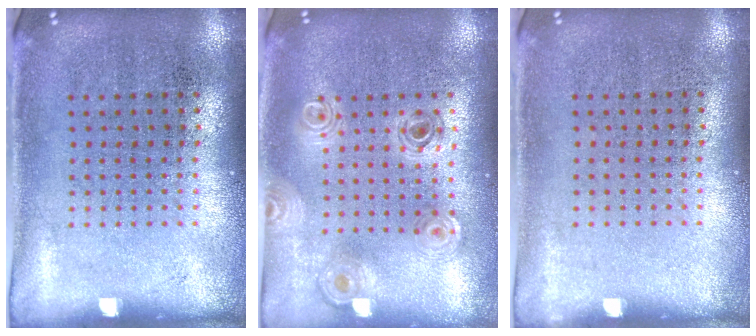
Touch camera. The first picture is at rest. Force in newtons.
{"total": 0.8, "press": 0.8, "slide": 0.1}
{"total": 0.0}